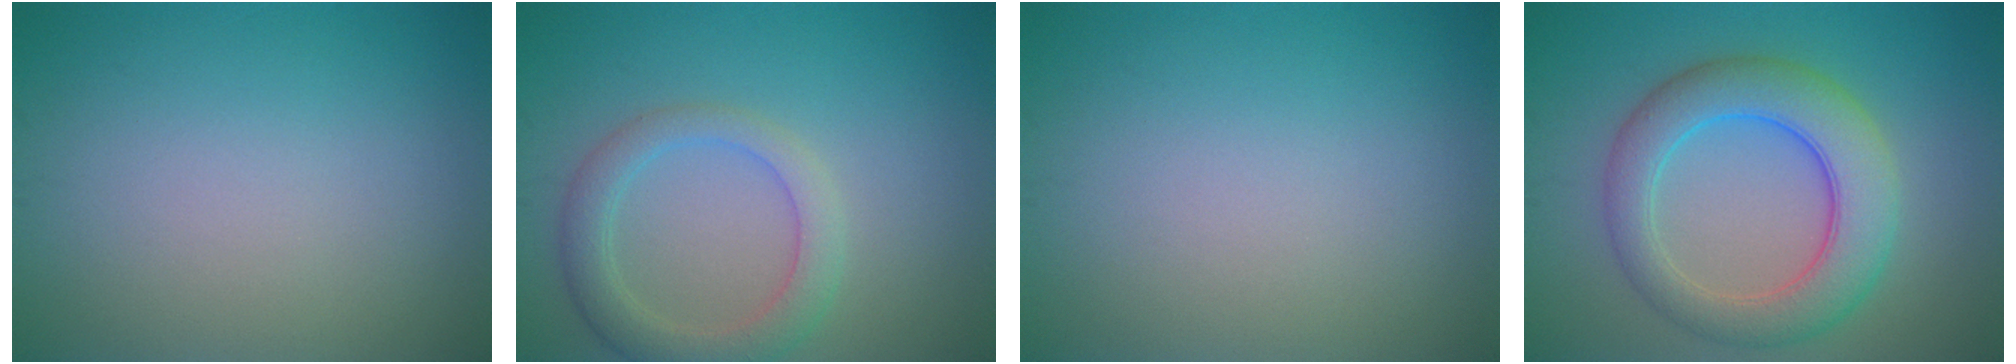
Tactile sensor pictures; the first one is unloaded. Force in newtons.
{"total": 3.6, "press": 3.6, "slide": 0.5}
{"total": 0.0}
{"total": 6.8, "press": 6.8, "slide": 0.4}